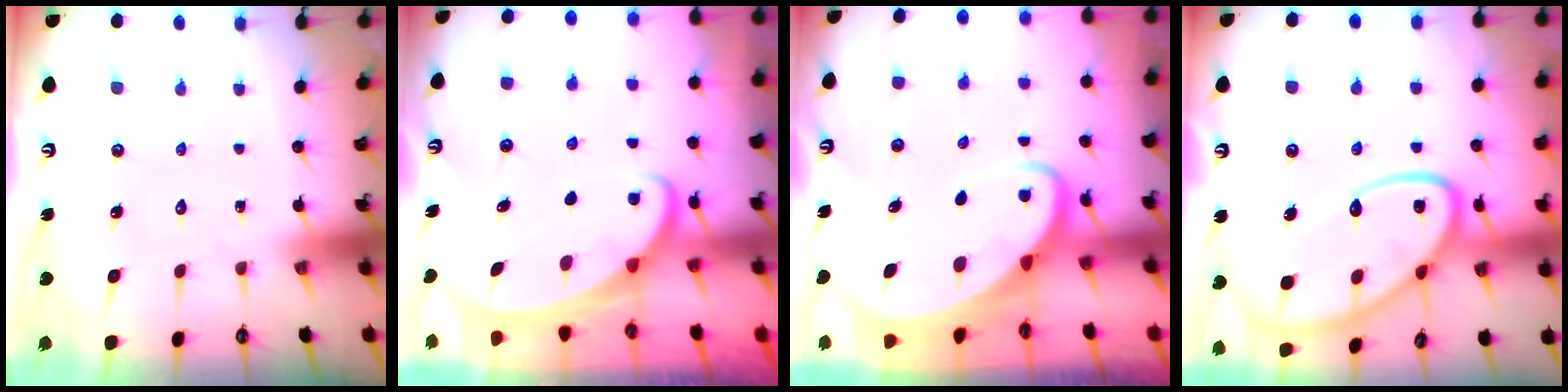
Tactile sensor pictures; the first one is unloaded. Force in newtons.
{"total": 2.0, "press": 2.0, "slide": 0.3}
{"total": 3.8, "press": 3.7, "slide": 0.4}
{"total": 19.5, "press": 19.4, "slide": 1.8}